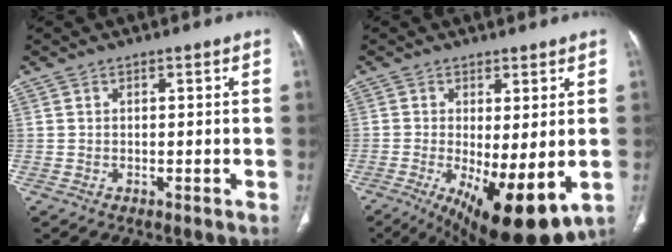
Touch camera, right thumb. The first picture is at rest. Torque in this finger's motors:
{"motor_torque": [-0.39, 0.93, 0.24, 0.04, 0.15]}